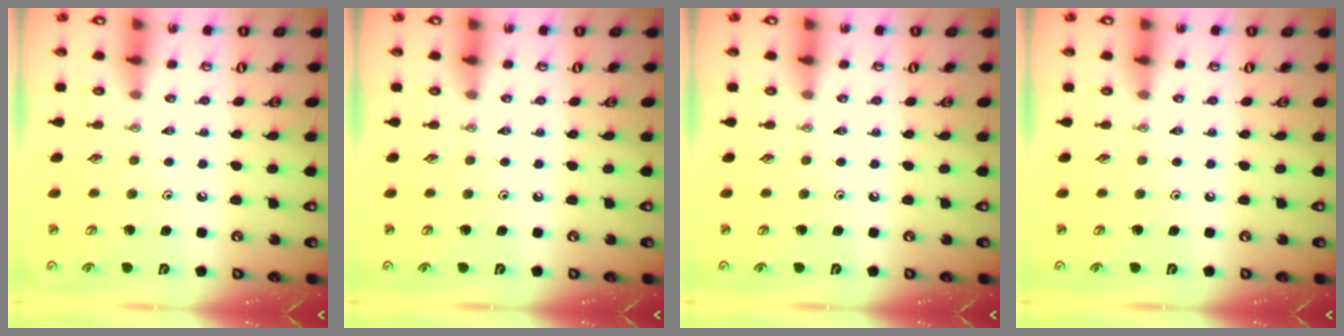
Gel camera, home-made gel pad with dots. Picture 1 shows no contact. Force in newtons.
{"total": 0.0}
{"total": 0.0}
{"total": 0.0}